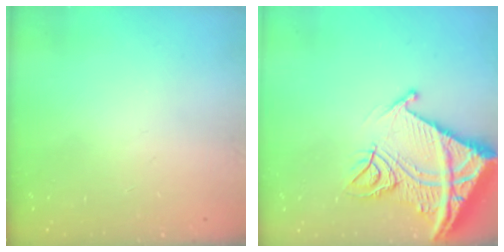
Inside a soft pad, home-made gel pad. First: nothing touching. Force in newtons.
{"total": 19.6, "press": 19.5, "slide": 2.1}